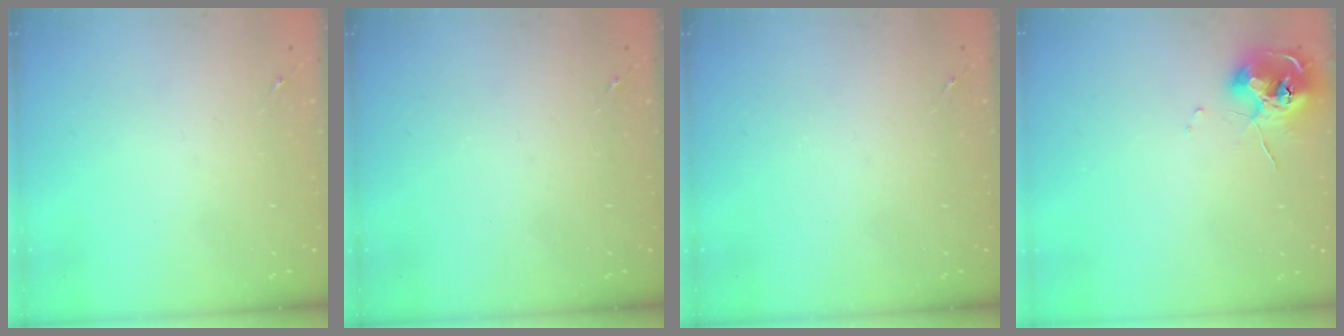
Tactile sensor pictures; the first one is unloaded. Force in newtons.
{"total": 0.0}
{"total": 0.0}
{"total": 10.1, "press": 10.0, "slide": 0.9}